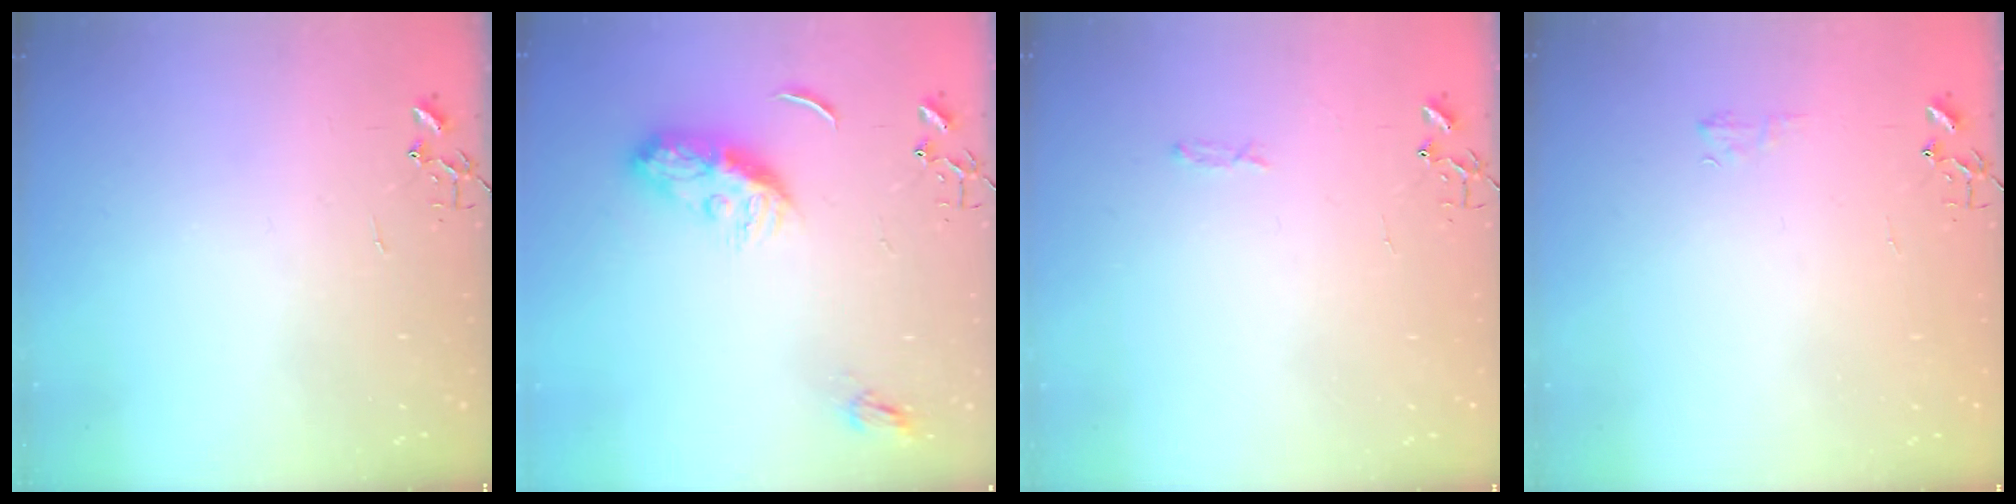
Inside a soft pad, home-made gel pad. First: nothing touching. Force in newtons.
{"total": 10.2, "press": 10.2, "slide": 0.3}
{"total": 3.4, "press": 3.4, "slide": 0.5}
{"total": 4.5, "press": 4.4, "slide": 0.7}